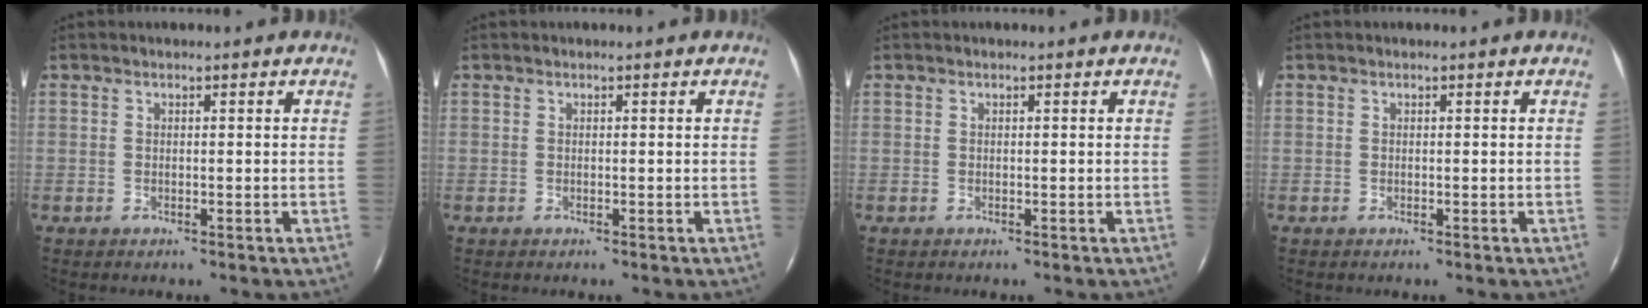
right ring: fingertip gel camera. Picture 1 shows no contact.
{"total": 0.0}
{"total": 0.0}
{"total": 0.0}